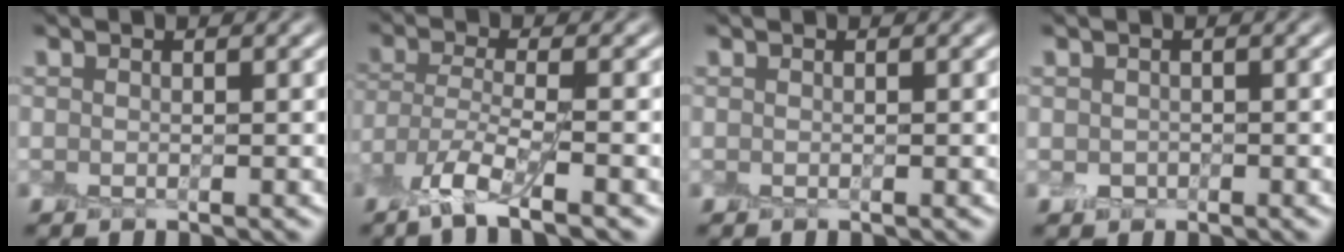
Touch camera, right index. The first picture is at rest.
{"total": 4.4, "force": [-2.9, 0.8, 3.3], "torque": [-0.073, -0.013, -0.068]}
{"total": 0.0}
{"total": 1.1, "force": [-0.2, 0.9, 0.4], "torque": [-0.008, -0.005, -0.006]}